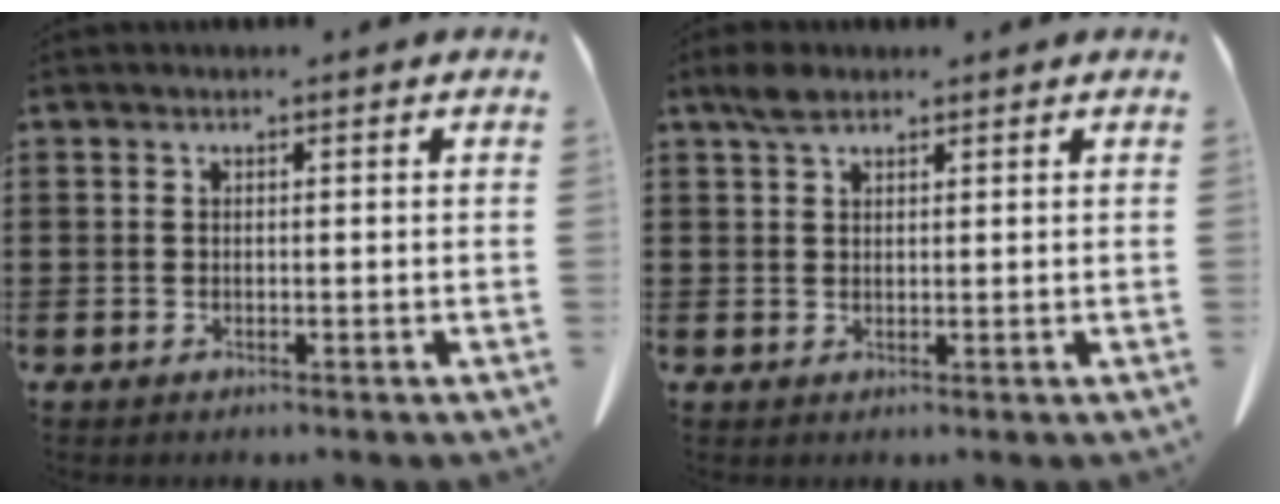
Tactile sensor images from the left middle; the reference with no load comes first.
{"total": 2.8, "force": [2.0, 1.4, 1.5], "torque": [-0.034, 0.005, 0.038]}